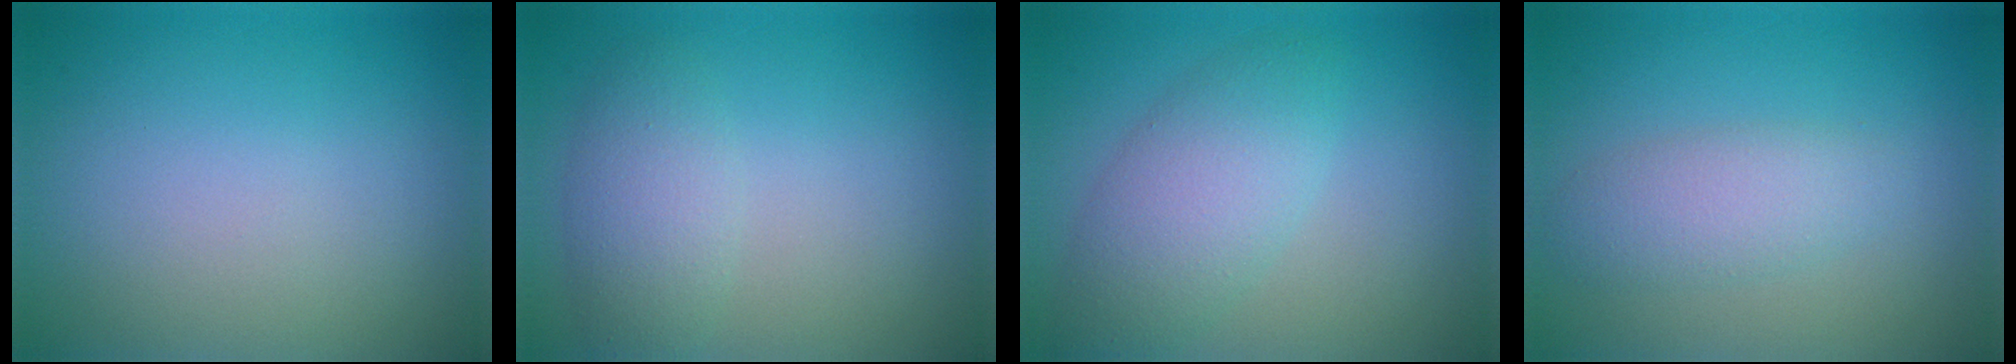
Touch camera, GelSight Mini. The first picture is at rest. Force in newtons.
{"total": 2.9, "press": 2.9, "slide": 0.1}
{"total": 4.6, "press": 4.6, "slide": 0.0}
{"total": 2.9, "press": 2.9, "slide": 0.1}